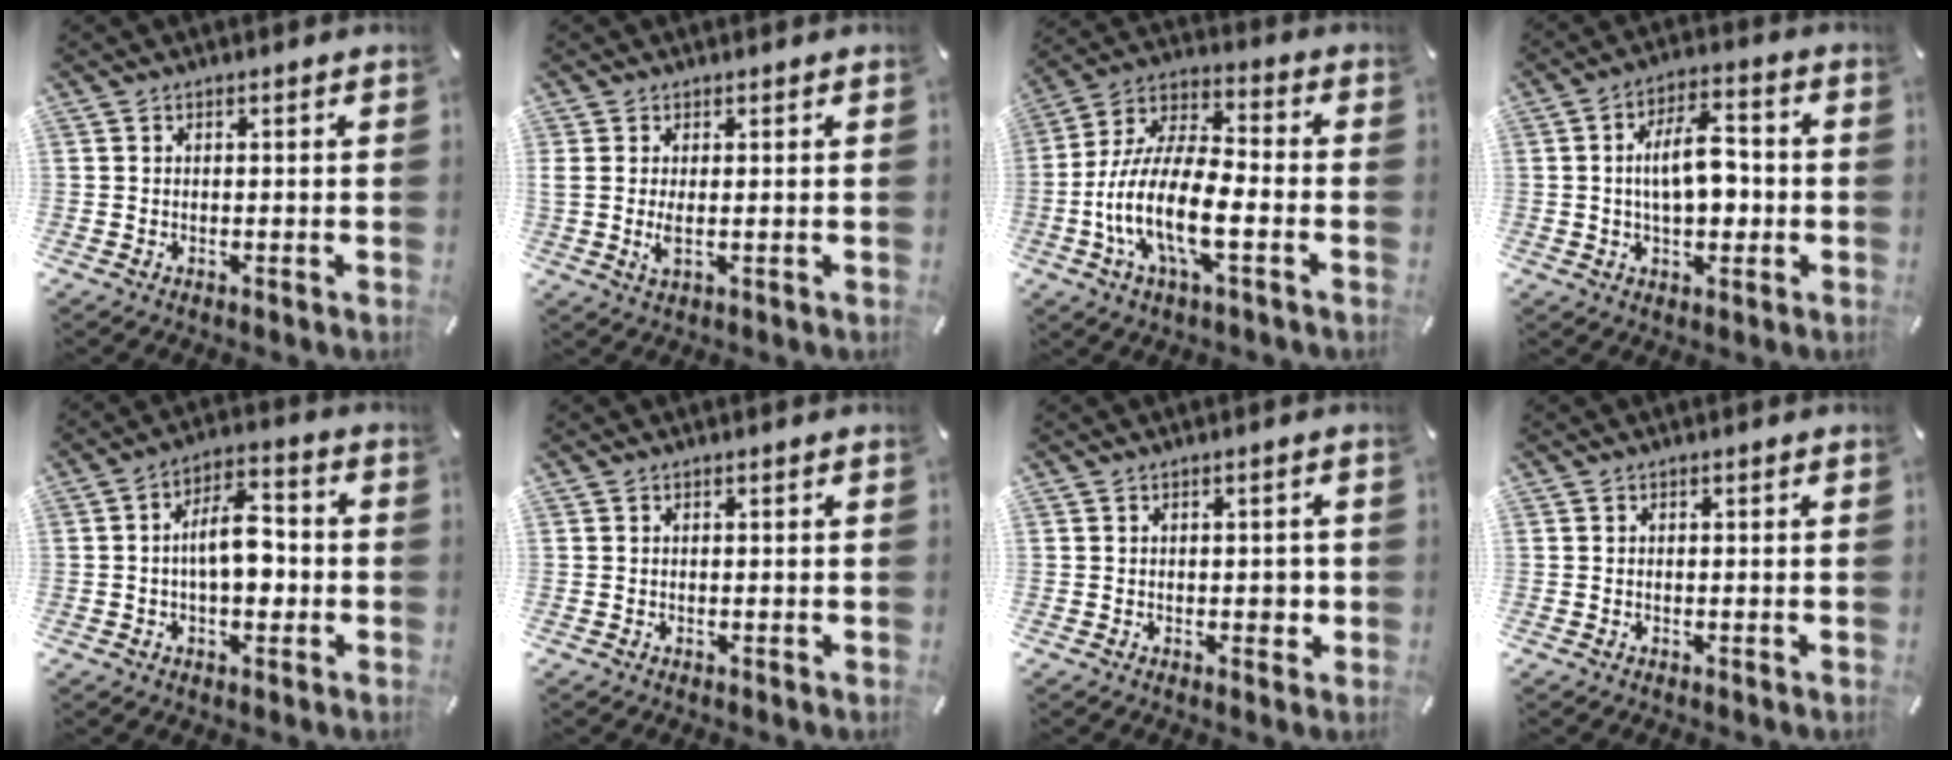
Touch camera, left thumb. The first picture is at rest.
{"total": 4.0, "force": [0.2, 1.0, 3.8], "torque": [-0.075, -0.010, -0.001]}
{"total": 15.6, "force": [-5.5, 6.2, 13.2], "torque": [-0.291, -0.008, -0.102]}
{"total": 11.3, "force": [-0.2, 6.4, 9.3], "torque": [-0.152, 0.010, -0.007]}
{"total": 10.2, "force": [-1.0, 5.5, 8.5], "torque": [-0.126, 0.011, -0.017]}
{"total": 0.0}
{"total": 2.2, "force": [-0.2, 1.3, 1.7], "torque": [-0.014, -0.004, -0.008]}
{"total": 0.0}